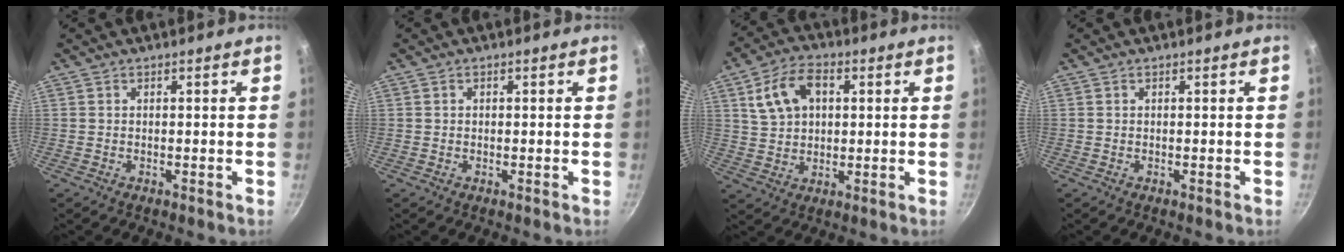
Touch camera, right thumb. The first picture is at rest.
{"total": 0.7, "force": [0.2, 0.6, 0.3], "torque": [-0.005, 0.005, 0.004]}
{"total": 10.8, "force": [3.2, 7.2, 7.3], "torque": [-0.117, 0.011, 0.055]}
{"total": 0.0}